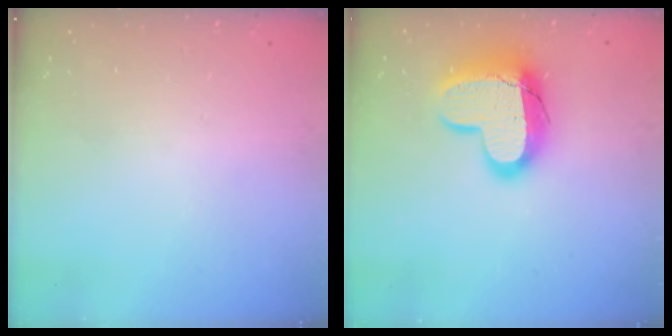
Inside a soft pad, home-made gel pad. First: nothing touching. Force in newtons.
{"total": 15.8, "press": 15.7, "slide": 1.0}